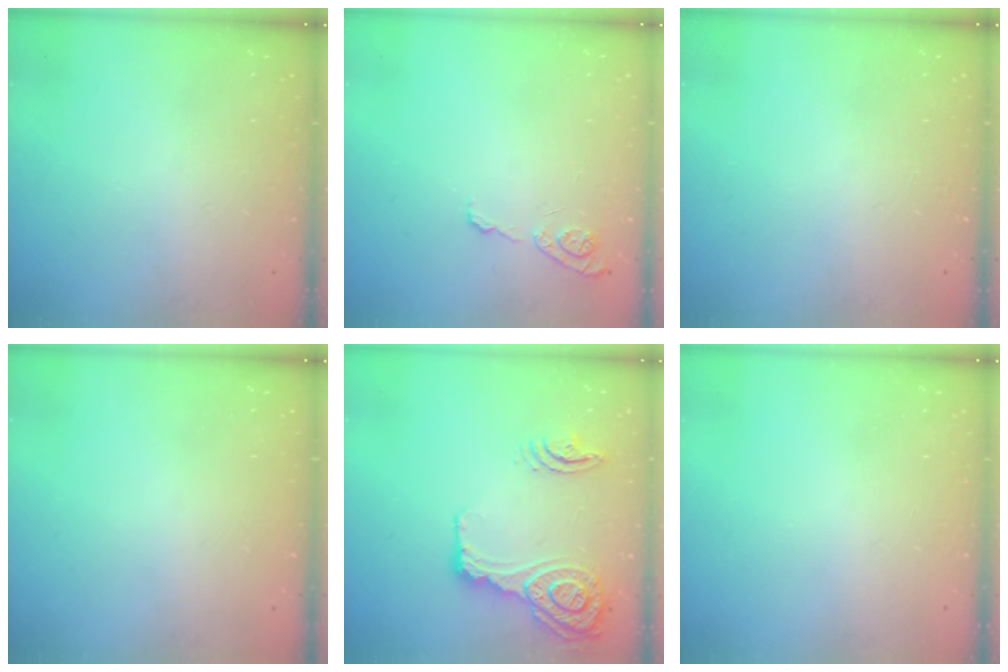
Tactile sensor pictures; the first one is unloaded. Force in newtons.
{"total": 7.6, "press": 7.5, "slide": 0.8}
{"total": 0.0}
{"total": 0.0}
{"total": 18.9, "press": 18.6, "slide": 3.2}
{"total": 0.0}